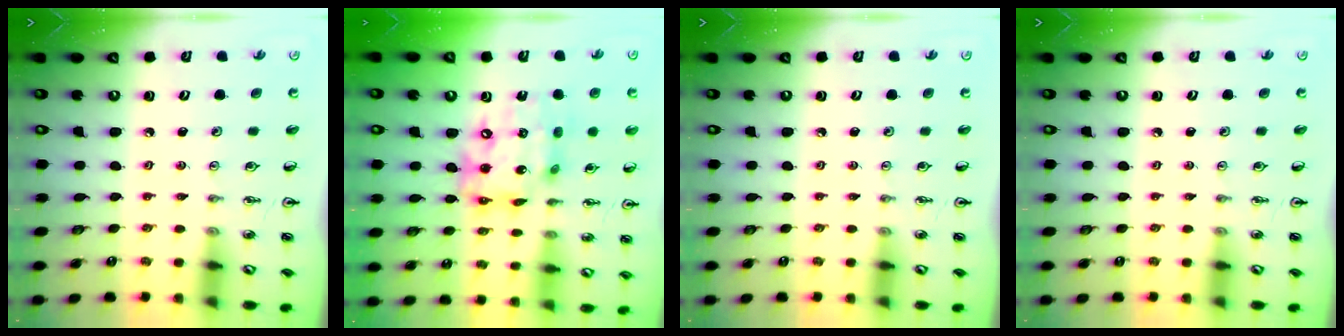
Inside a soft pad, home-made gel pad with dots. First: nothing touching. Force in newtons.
{"total": 15.3, "press": 15.2, "slide": 2.0}
{"total": 0.0}
{"total": 0.0}